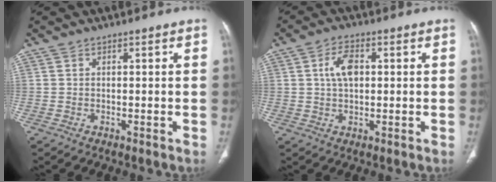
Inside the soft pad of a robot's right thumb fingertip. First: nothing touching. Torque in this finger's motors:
{"motor_torque": [0.19, 0.18, 0.53, 0.17, 0.02]}